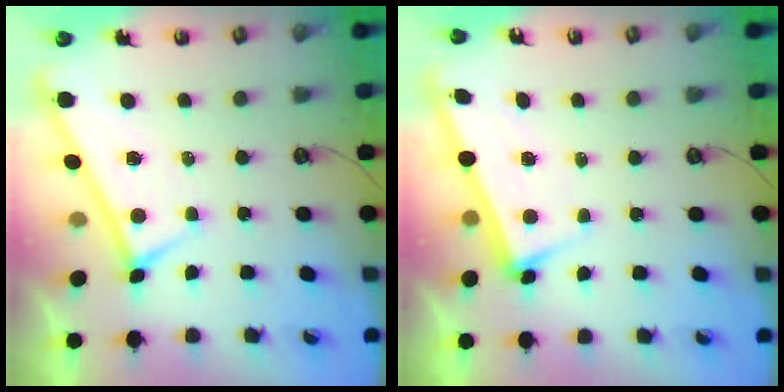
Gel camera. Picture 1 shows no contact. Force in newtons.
{"total": 3.0, "press": 2.9, "slide": 0.8}